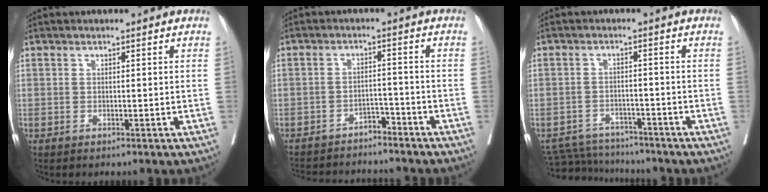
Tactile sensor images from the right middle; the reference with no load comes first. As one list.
[{"total": 10.9, "force": [-10.0, 3.0, 3.0], "torque": [-0.038, 0.019, -0.141]}, {"total": 4.2, "force": [-4.2, 0.6, 0.0], "torque": [0.000, -0.011, -0.071]}]